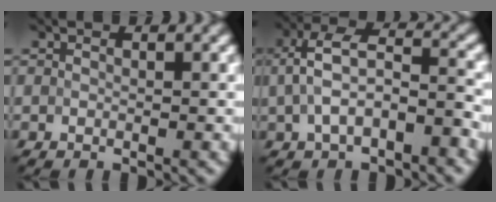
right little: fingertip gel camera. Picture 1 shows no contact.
{"total": 5.9, "force": [-0.6, 3.1, 4.9], "torque": [-0.096, 0.016, -0.012]}